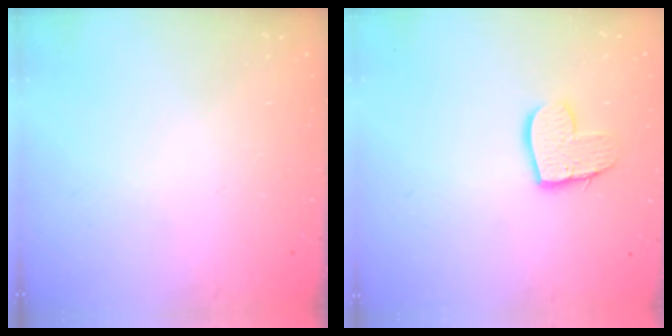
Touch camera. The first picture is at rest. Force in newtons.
{"total": 10.7, "press": 10.6, "slide": 0.8}